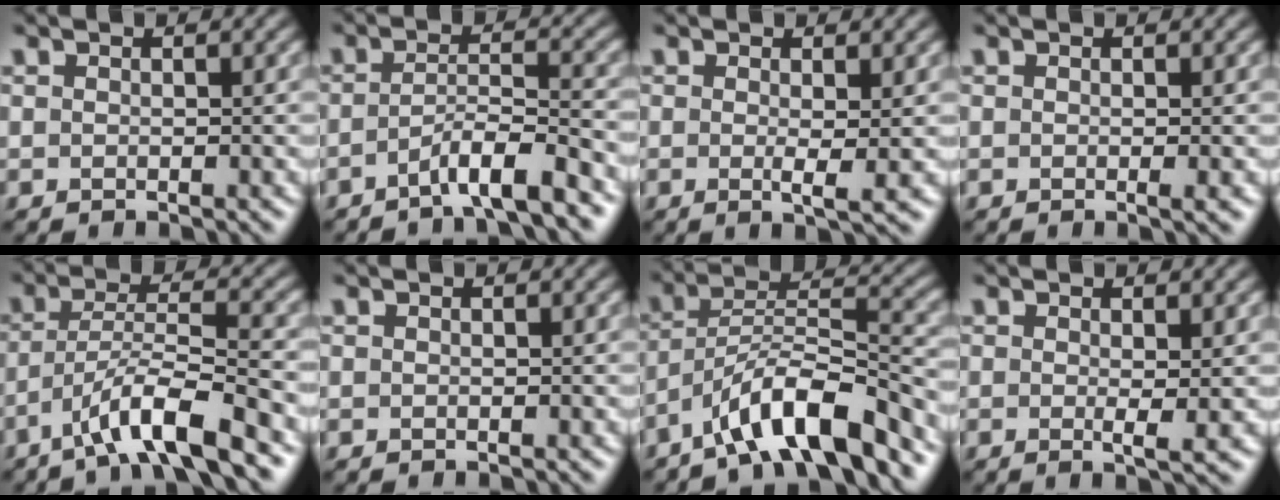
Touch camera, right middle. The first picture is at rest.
{"total": 4.2, "force": [-2.8, 0.5, 3.1], "torque": [-0.052, 0.008, -0.058]}
{"total": 2.0, "force": [0.1, 0.2, 2.0], "torque": [-0.035, -0.008, 0.001]}
{"total": 0.8, "force": [-0.1, 0.1, 0.8], "torque": [-0.013, -0.004, -0.002]}
{"total": 6.5, "force": [-4.2, 0.8, 4.9], "torque": [-0.085, 0.010, -0.079]}
{"total": 0.0}
{"total": 8.6, "force": [-5.9, 2.1, 5.9], "torque": [-0.096, 0.014, -0.107]}
{"total": 1.7, "force": [0.2, 0.1, 1.7], "torque": [-0.028, -0.008, 0.002]}